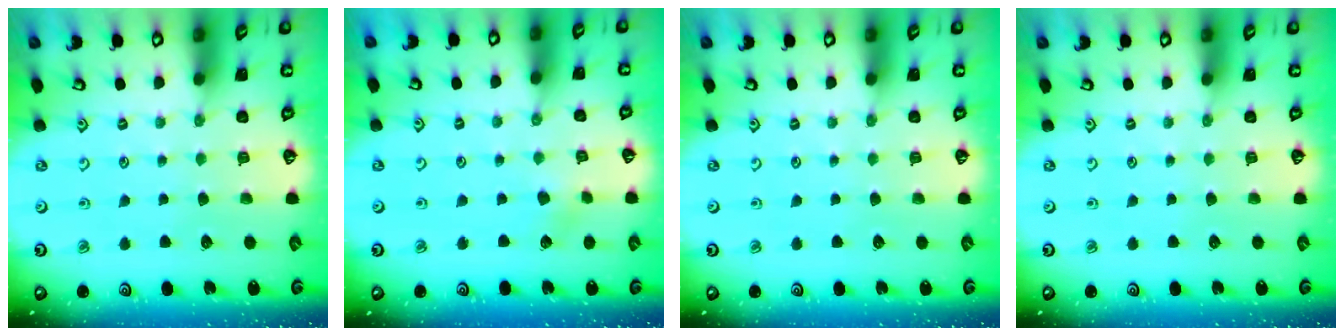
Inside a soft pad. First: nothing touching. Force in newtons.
{"total": 2.0, "press": 1.9, "slide": 0.3}
{"total": 0.0}
{"total": 0.0}